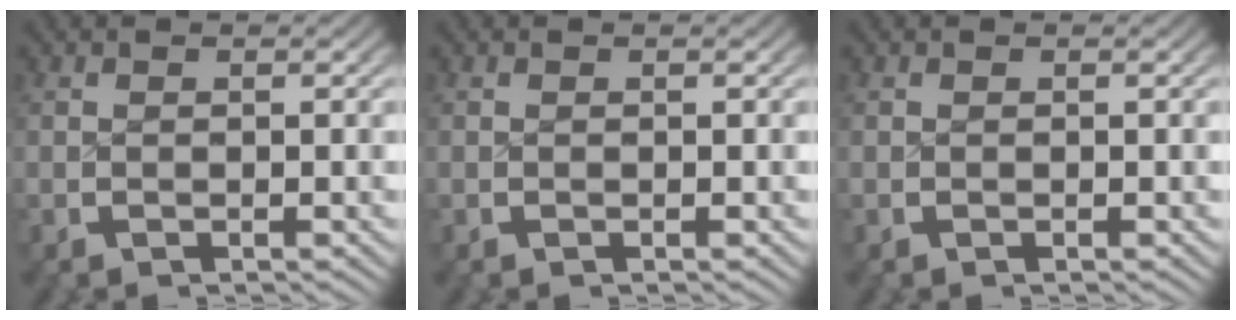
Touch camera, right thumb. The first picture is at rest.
{"total": 0.0}
{"total": 0.0}